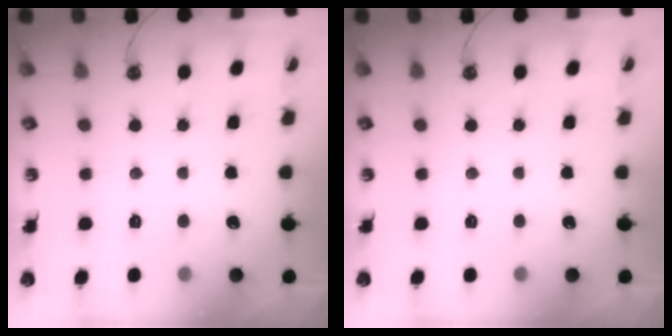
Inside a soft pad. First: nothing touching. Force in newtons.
{"total": 0.0}